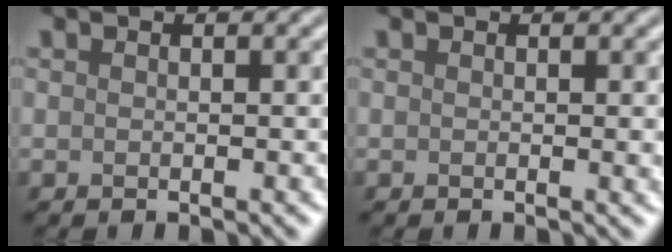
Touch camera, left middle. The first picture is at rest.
{"total": 0.6, "force": [0.1, 0.1, 0.6], "torque": [-0.006, -0.001, 0.000]}